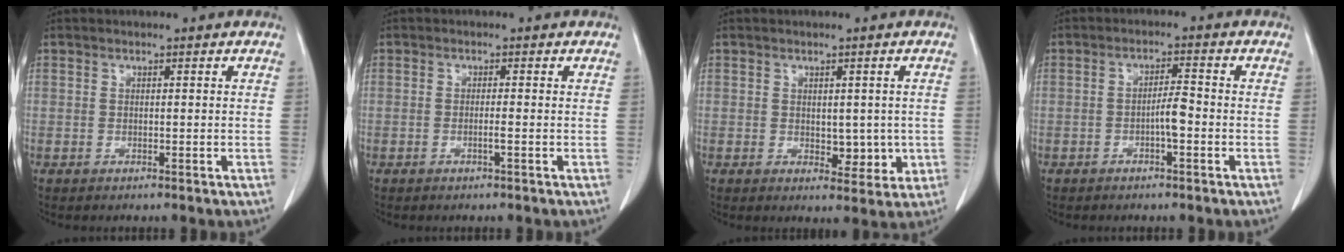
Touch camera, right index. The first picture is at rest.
{"total": 0.9, "force": [-0.2, -0.2, 0.8], "torque": [-0.013, 0.002, -0.003]}
{"total": 4.3, "force": [-0.2, 2.7, 3.4], "torque": [-0.032, -0.002, 0.011]}
{"total": 3.0, "force": [-0.9, 0.5, 2.8], "torque": [-0.044, 0.006, -0.013]}